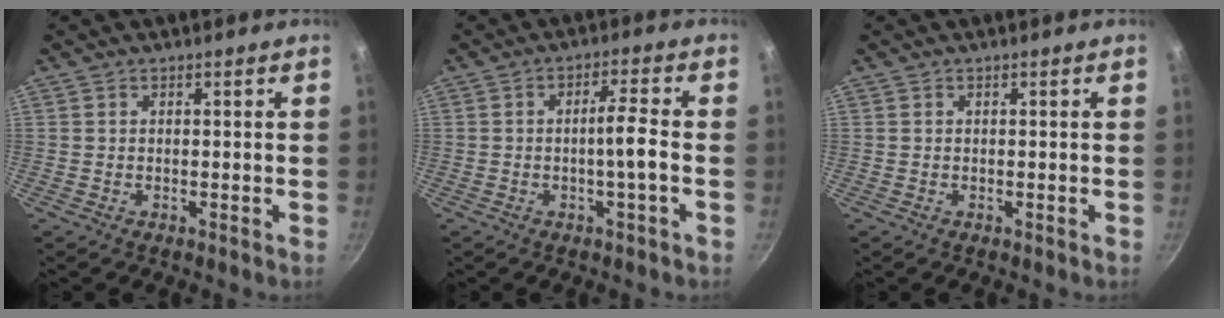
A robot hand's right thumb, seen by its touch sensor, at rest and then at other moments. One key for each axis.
{"total": 4.8, "fx": -1.1, "fy": -0.2, "fz": 4.7, "tx": -0.085, "ty": 0.016, "tz": -0.019}
{"total": 0.0}